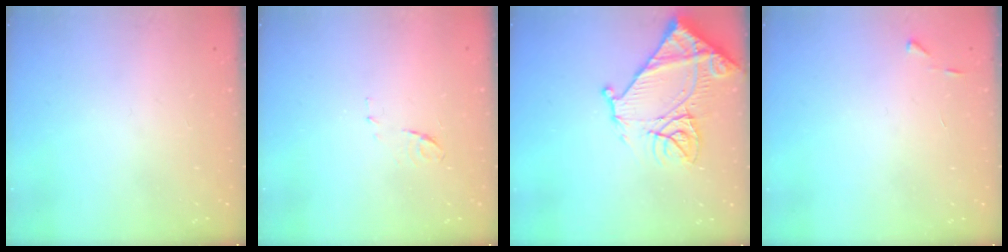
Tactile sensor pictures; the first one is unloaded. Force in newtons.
{"total": 6.2, "press": 6.2, "slide": 0.5}
{"total": 17.7, "press": 17.6, "slide": 1.9}
{"total": 2.7, "press": 2.7, "slide": 0.3}